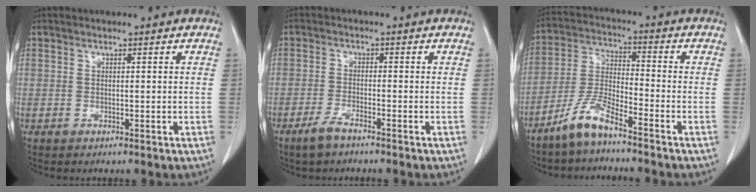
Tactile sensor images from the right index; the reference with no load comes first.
{"total": 3.0, "force": [-2.4, 0.5, 1.7], "torque": [-0.040, -0.004, -0.046]}
{"total": 7.6, "force": [-5.9, 1.0, 4.7], "torque": [-0.107, -0.014, -0.125]}